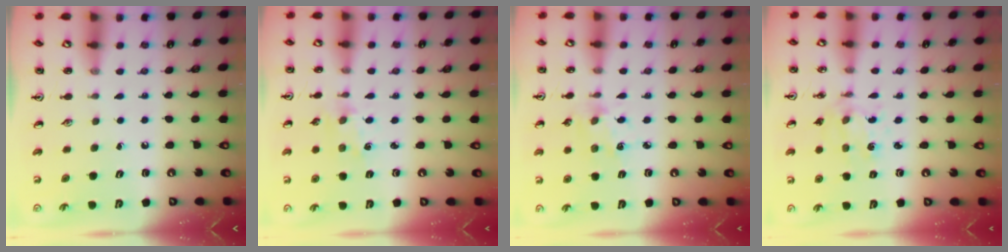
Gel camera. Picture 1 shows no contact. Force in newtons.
{"total": 1.2, "press": 1.1, "slide": 0.2}
{"total": 3.9, "press": 3.9, "slide": 0.3}
{"total": 2.3, "press": 2.3, "slide": 0.4}